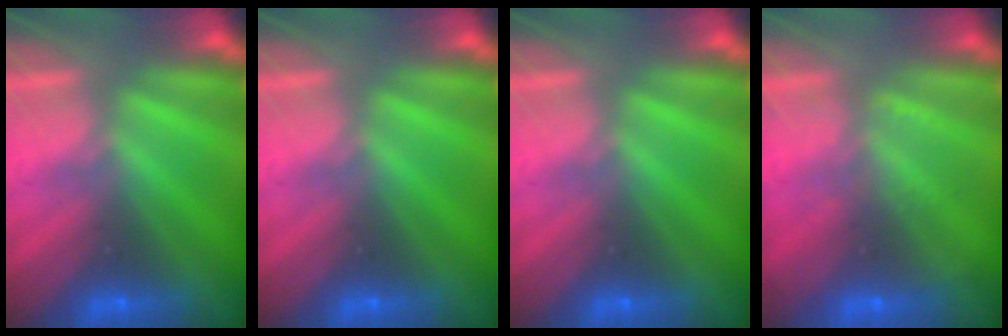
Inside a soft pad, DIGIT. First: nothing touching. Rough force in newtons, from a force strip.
{"total": 0.0}
{"total": 0.0}
{"total": 1.8}